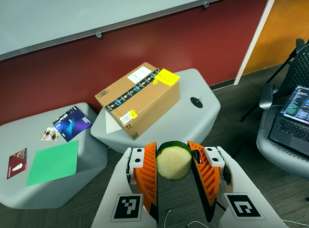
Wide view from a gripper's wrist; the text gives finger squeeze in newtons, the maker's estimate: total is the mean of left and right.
{"total": 11.8, "left": 12.2, "right": 11.3}